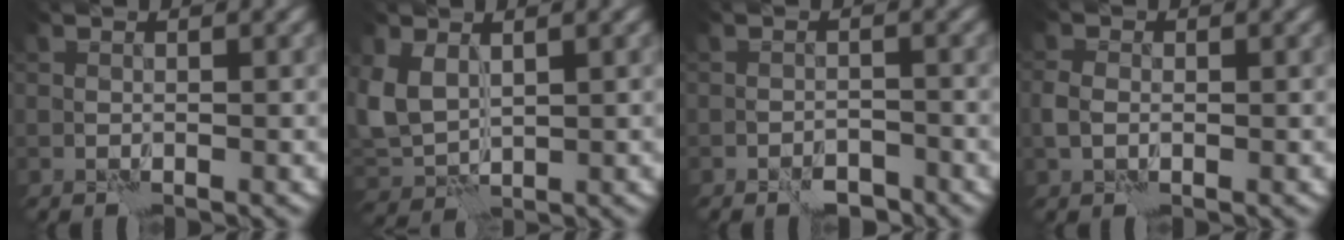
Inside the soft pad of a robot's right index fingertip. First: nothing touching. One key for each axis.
{"total": 3.7, "fx": 1.5, "fy": 2.5, "fz": 2.3, "tx": -0.066, "ty": -0.007, "tz": 0.032}
{"total": 2.1, "fx": -1.7, "fy": 0.8, "fz": 0.8, "tx": -0.007, "ty": 0.002, "tz": -0.030}
{"total": 1.7, "fx": -0.2, "fy": 1.2, "fz": 1.2, "tx": -0.028, "ty": -0.002, "tz": -0.009}